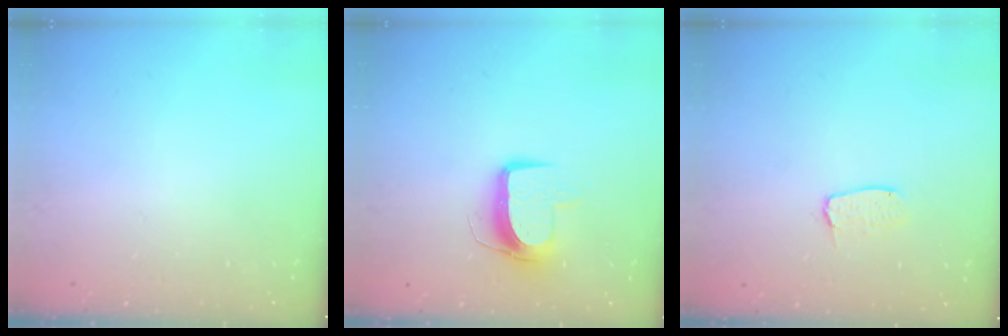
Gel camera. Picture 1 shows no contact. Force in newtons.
{"total": 9.9, "press": 9.9, "slide": 0.6}
{"total": 4.9, "press": 4.9, "slide": 0.3}